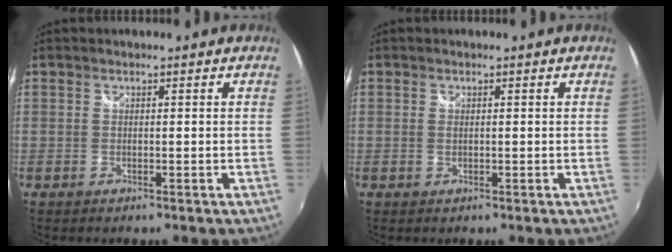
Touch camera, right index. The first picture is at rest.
{"total": 0.8, "force": [0.1, 0.3, 0.7], "torque": [-0.016, -0.001, 0.000]}